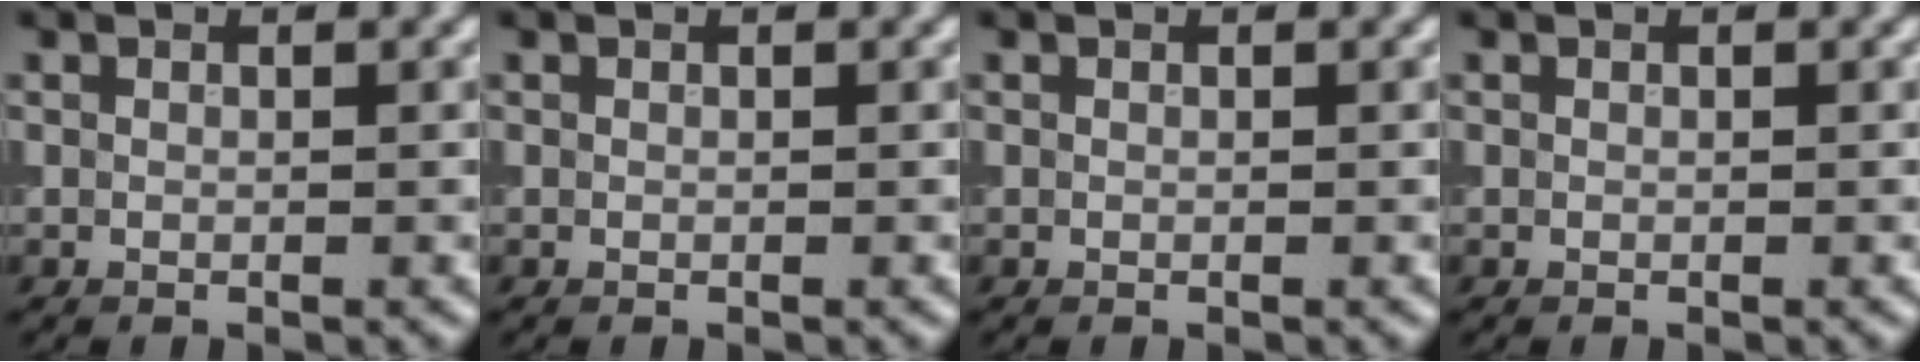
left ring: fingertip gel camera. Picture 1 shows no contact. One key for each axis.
{"total": 0.0}
{"total": 0.0}
{"total": 0.0}